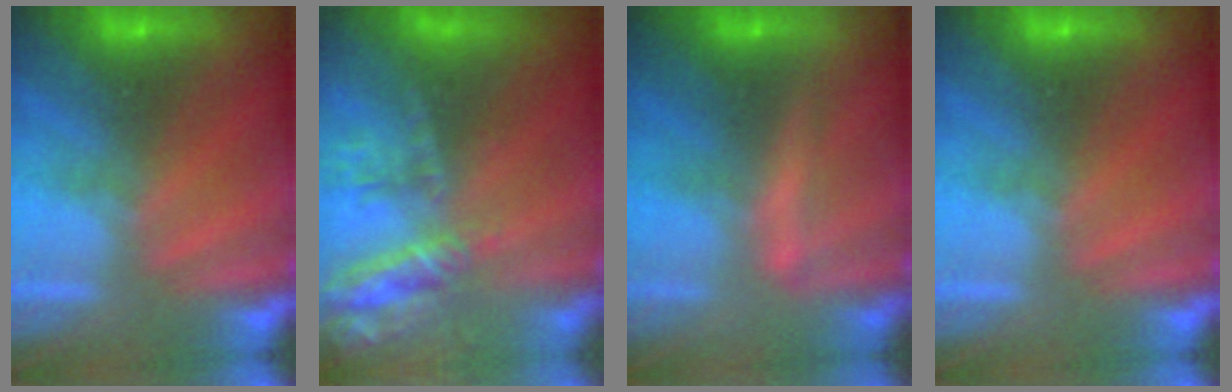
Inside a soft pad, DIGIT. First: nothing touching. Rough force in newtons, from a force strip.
{"total": 9.8}
{"total": 2.1}
{"total": 0.0}